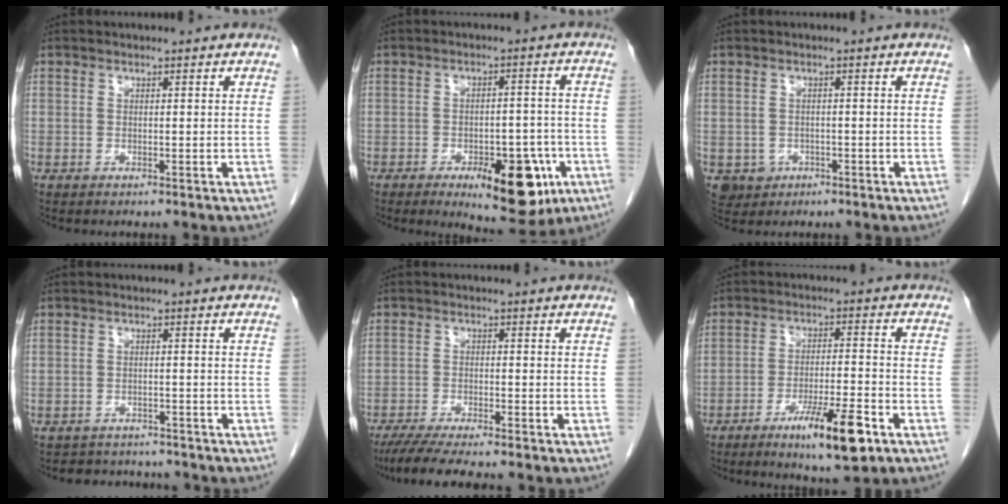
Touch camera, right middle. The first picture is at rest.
{"total": 11.9, "force": [-5.6, 4.7, 9.4], "torque": [-0.114, 0.001, -0.069]}
{"total": 3.5, "force": [-1.4, 3.1, 0.7], "torque": [-0.009, 0.003, -0.017]}
{"total": 7.5, "force": [-6.9, 2.6, 1.1], "torque": [-0.013, 0.007, -0.086]}
{"total": 9.5, "force": [-8.0, 0.8, 5.0], "torque": [-0.077, -0.019, -0.126]}
{"total": 9.8, "force": [-5.6, 0.9, 8.0], "torque": [-0.132, -0.014, -0.089]}